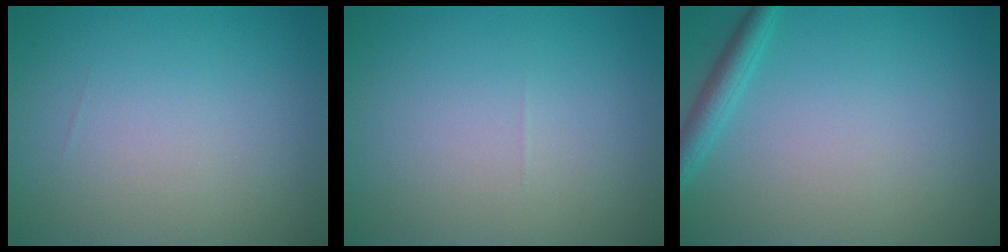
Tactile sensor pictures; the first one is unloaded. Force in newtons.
{"total": 0.0}
{"total": 2.1, "press": 2.0, "slide": 0.2}